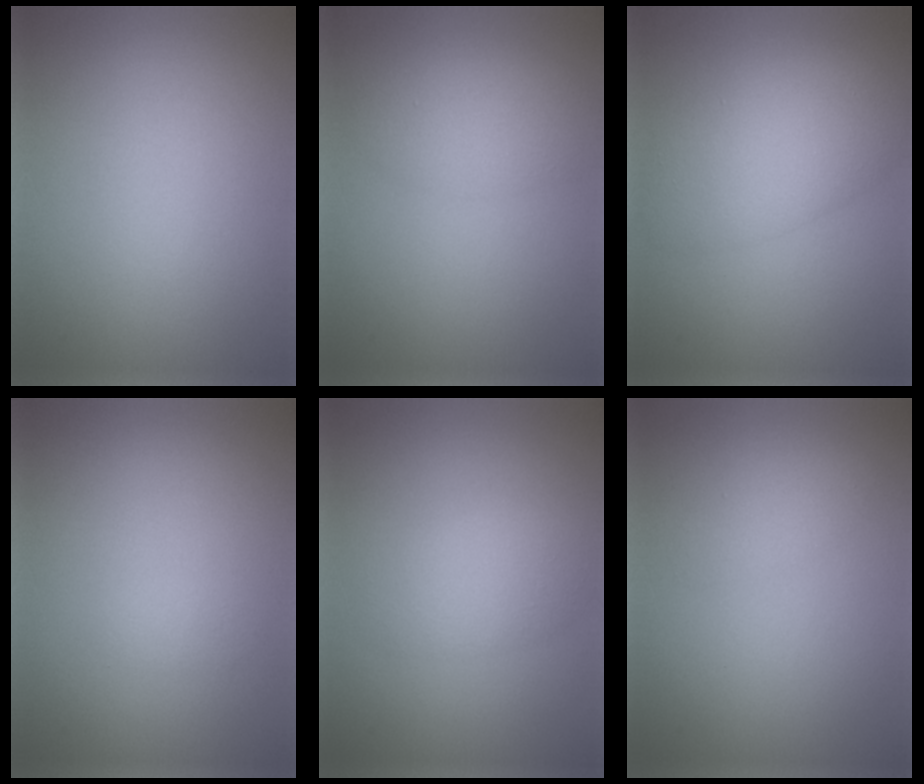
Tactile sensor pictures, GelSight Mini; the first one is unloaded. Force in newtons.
{"total": 2.8, "press": 2.8, "slide": 0.2}
{"total": 6.0, "press": 6.0, "slide": 0.4}
{"total": 0.7, "press": 0.7, "slide": 0.0}
{"total": 2.8, "press": 2.8, "slide": 0.1}
{"total": 1.2, "press": 1.2, "slide": 0.0}